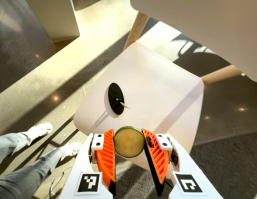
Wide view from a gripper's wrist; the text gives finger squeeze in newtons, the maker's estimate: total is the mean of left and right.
{"total": 9.0, "left": 8.9, "right": 9.0}